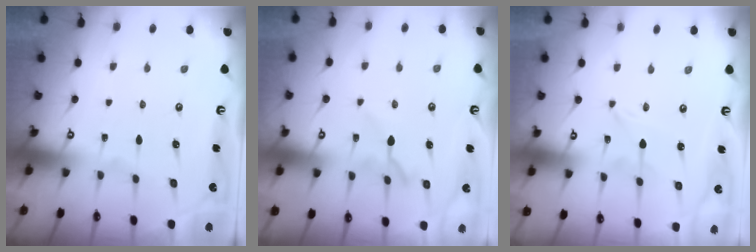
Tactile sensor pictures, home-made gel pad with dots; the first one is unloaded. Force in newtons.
{"total": 6.8, "press": 6.8, "slide": 0.9}
{"total": 0.0}